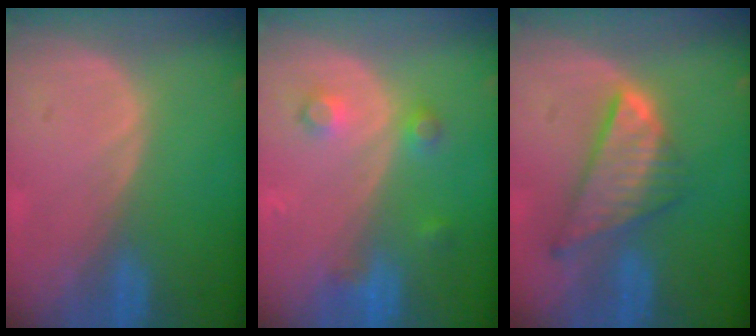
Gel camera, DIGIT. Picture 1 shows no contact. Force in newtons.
{"total": 3.7, "press": 3.4, "slide": 1.4}
{"total": 8.7, "press": 7.5, "slide": 4.4}